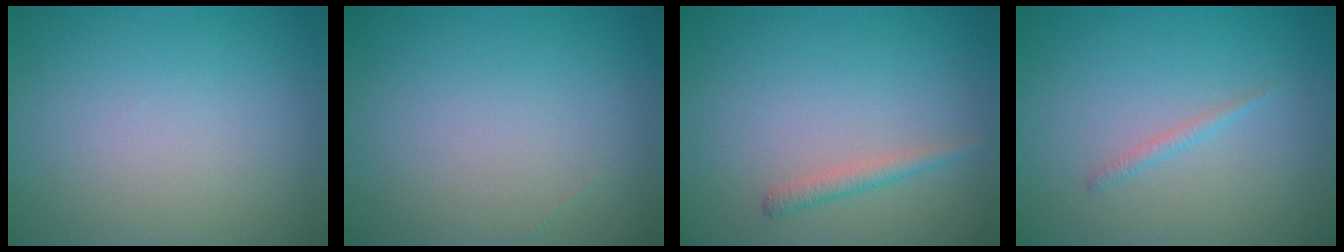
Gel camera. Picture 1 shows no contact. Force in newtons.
{"total": 0.0}
{"total": 1.4, "press": 1.3, "slide": 0.1}
{"total": 0.8, "press": 0.8, "slide": 0.0}